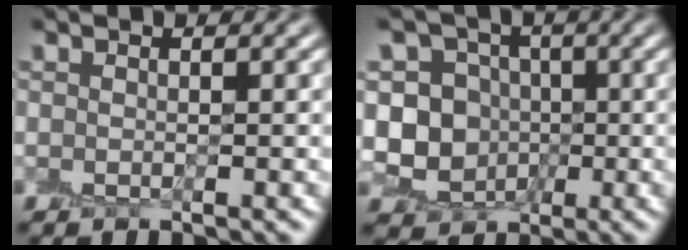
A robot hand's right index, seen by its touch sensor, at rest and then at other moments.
{"total": 6.9, "force": [-1.0, 6.6, 1.8], "torque": [-0.024, 0.020, -0.044]}